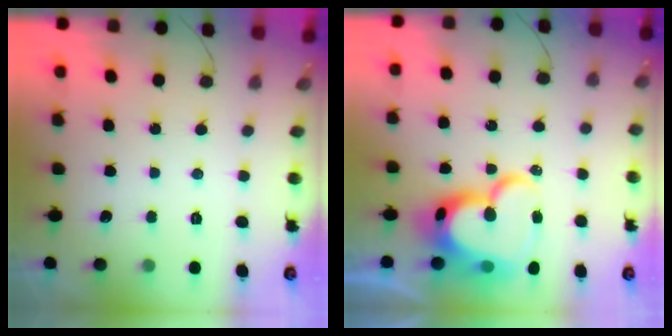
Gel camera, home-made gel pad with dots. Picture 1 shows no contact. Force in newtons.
{"total": 22.3, "press": 22.2, "slide": 1.6}